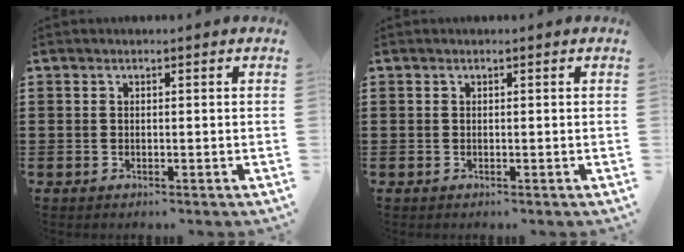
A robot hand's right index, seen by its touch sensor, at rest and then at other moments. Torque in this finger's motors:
{"motor_torque": [0.21, 0.23, 0.00, 0.00]}